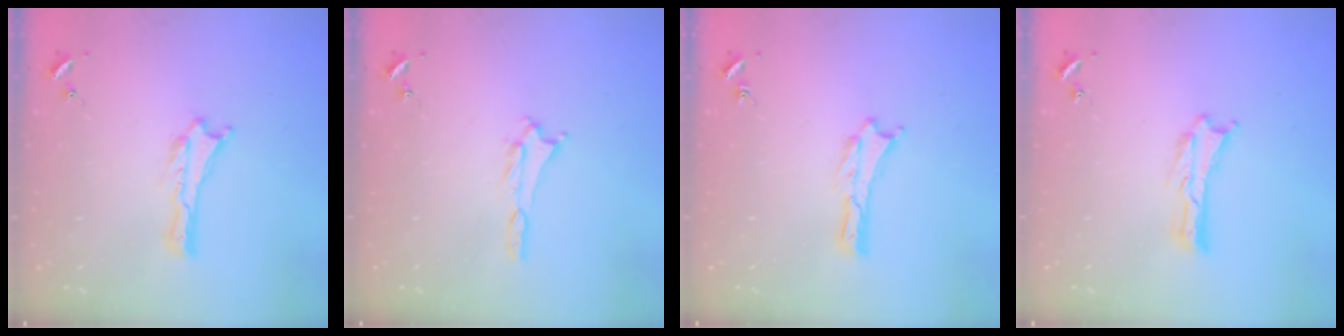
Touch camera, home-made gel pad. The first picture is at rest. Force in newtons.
{"total": 1.2, "press": 1.2, "slide": 0.2}
{"total": 0.0}
{"total": 0.0}